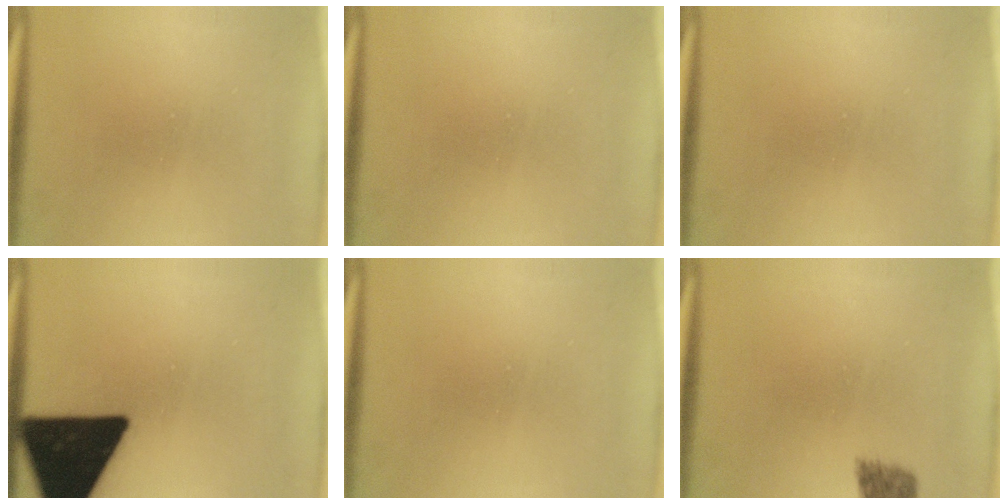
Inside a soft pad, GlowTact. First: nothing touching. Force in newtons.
{"total": 0.0}
{"total": 0.0}
{"total": 18.7}
{"total": 0.0}
{"total": 2.3}